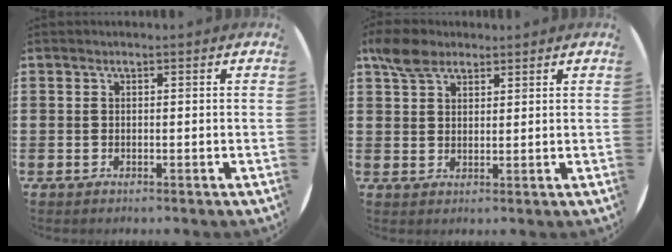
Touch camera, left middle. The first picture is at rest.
{"total": 4.6, "force": [3.5, 2.4, 1.8], "torque": [-0.036, 0.001, 0.066]}